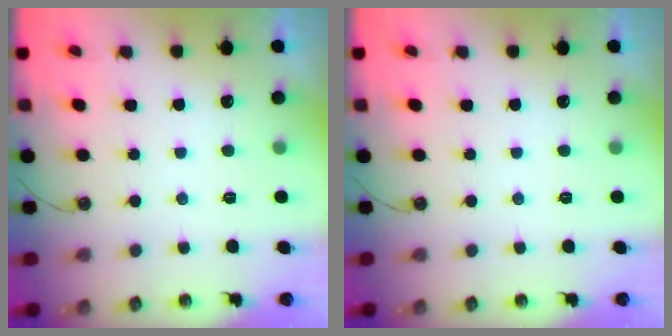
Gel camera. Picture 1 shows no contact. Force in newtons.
{"total": 0.0}